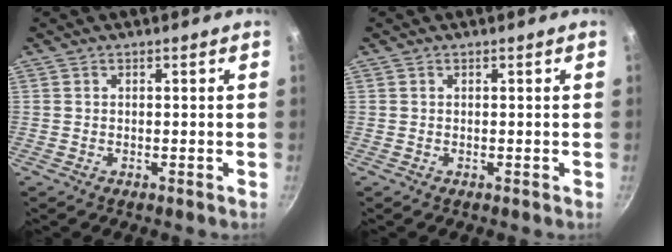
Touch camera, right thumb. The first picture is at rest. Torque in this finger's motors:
{"motor_torque": [0.24, 0.24, -0.11, 0.05, 0.00]}